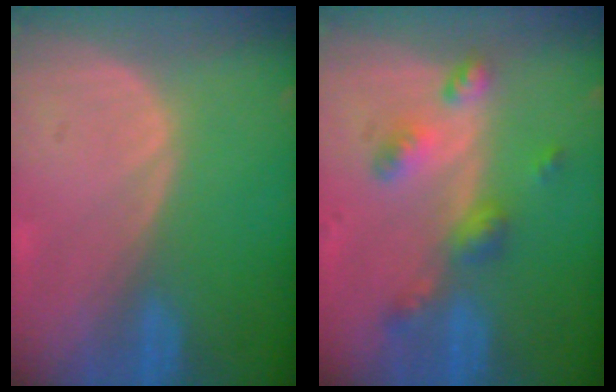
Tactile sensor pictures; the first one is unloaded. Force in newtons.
{"total": 6.1, "press": 5.4, "slide": 2.9}